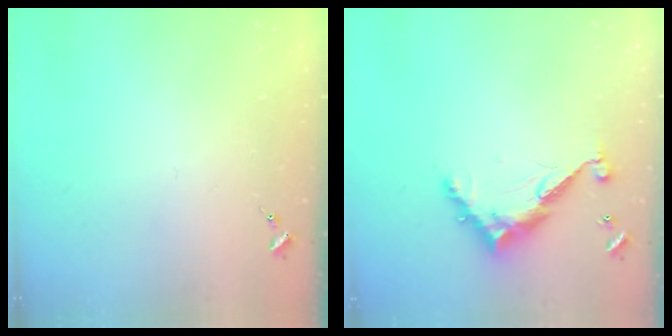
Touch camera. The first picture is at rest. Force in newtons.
{"total": 10.2, "press": 10.2, "slide": 0.8}